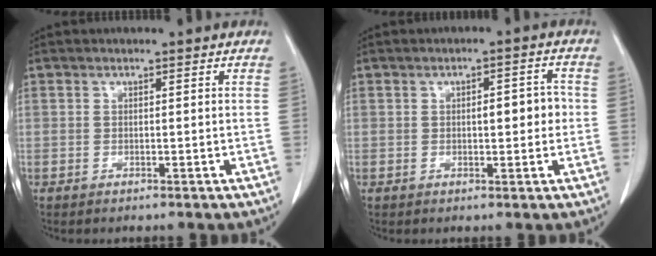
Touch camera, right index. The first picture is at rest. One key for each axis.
{"total": 4.3, "fx": 0.2, "fy": 1.7, "fz": 4.0, "tx": -0.052, "ty": 0.013, "tz": 0.004}